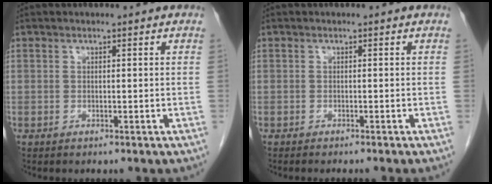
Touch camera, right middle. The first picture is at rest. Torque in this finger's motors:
{"motor_torque": [0.04, -0.03, 0.04, 0.03]}